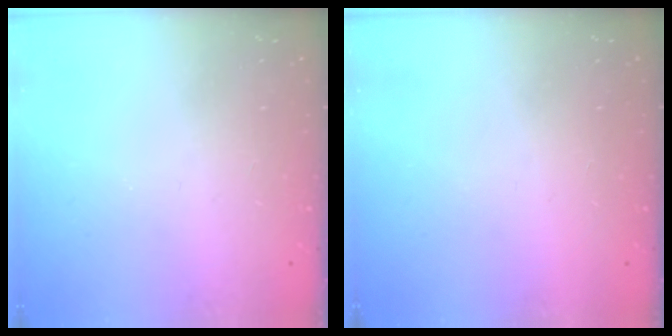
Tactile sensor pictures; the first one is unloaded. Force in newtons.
{"total": 1.5, "press": 1.5, "slide": 0.1}